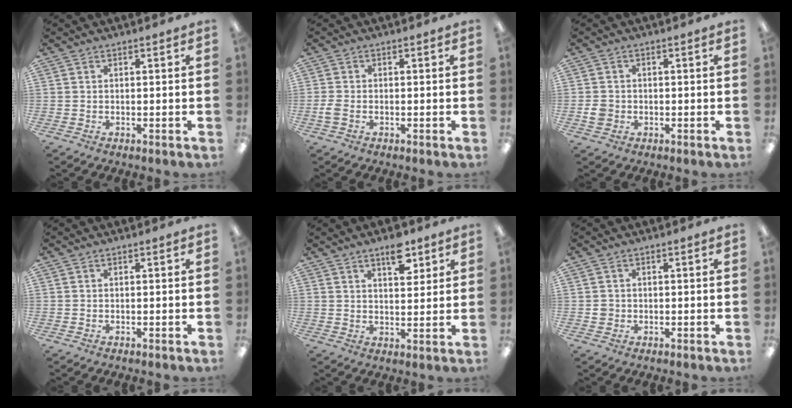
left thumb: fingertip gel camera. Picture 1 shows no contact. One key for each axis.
{"total": 2.2, "fx": -0.7, "fy": 1.3, "fz": 1.6, "tx": -0.033, "ty": 0.000, "tz": -0.012}
{"total": 3.1, "fx": -0.5, "fy": 2.8, "fz": 1.1, "tx": -0.010, "ty": 0.002, "tz": -0.010}
{"total": 0.0}
{"total": 7.4, "fx": 4.9, "fy": 3.2, "fz": 4.5, "tx": -0.051, "ty": -0.029, "tz": 0.080}
{"total": 1.9, "fx": 0.0, "fy": 1.9, "fz": 0.5, "tx": -0.011, "ty": 0.004, "tz": 0.000}